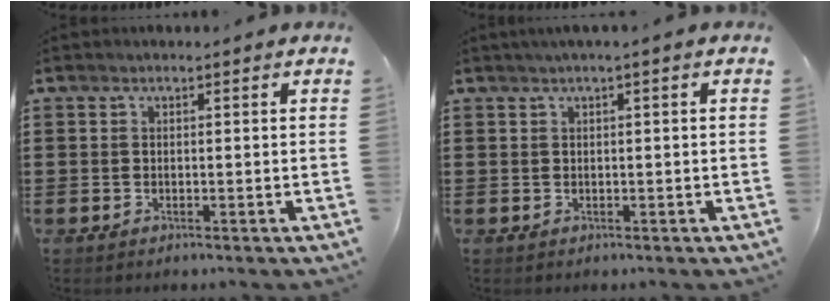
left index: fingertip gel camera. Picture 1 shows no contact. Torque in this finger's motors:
{"motor_torque": [0.03, -0.06, 0.00, 0.00]}